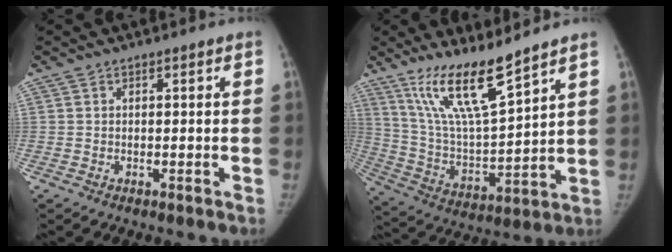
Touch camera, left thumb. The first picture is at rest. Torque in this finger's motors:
{"motor_torque": [0.26, 0.03, 1.49, -1.28, 0.36]}